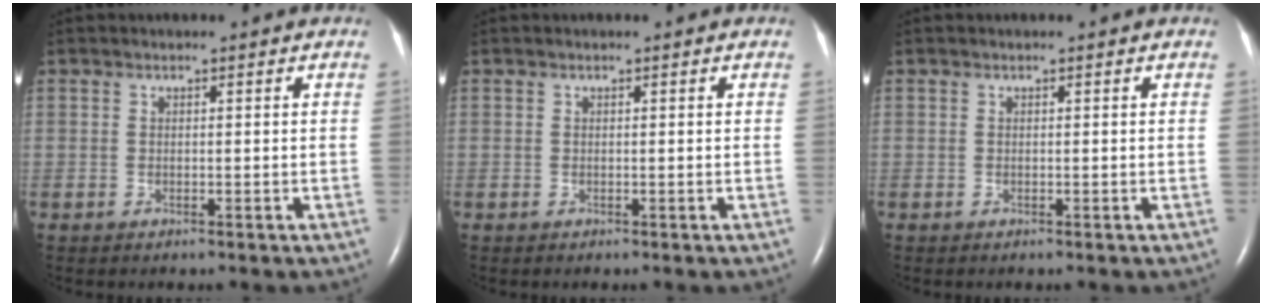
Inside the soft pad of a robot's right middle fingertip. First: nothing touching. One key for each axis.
{"total": 0.0}
{"total": 0.0}